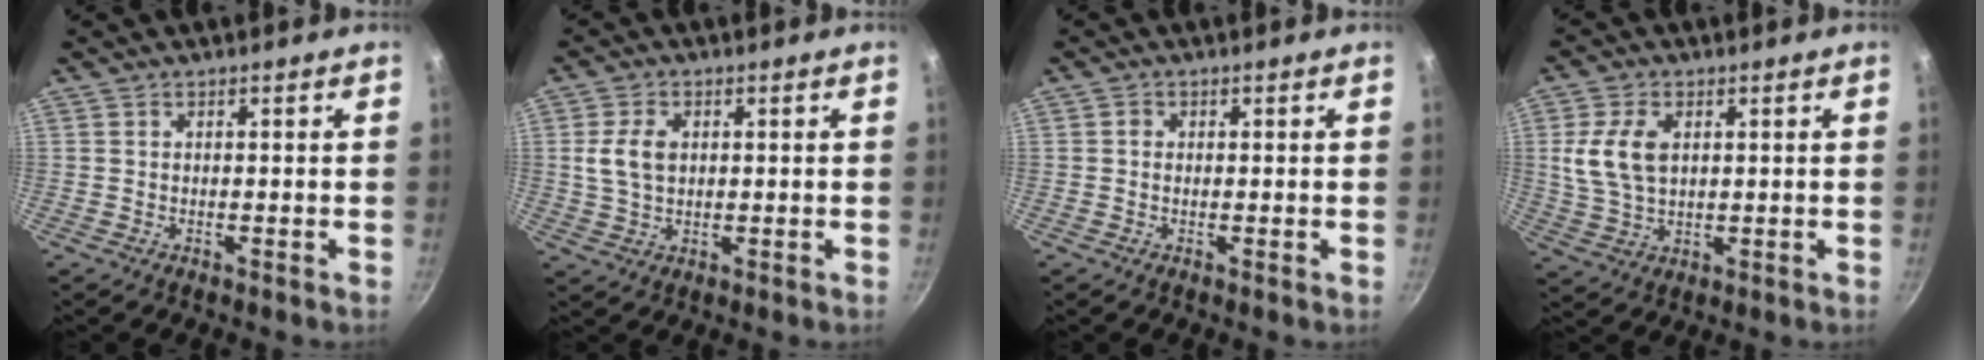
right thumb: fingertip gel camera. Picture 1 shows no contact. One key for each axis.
{"total": 5.8, "fx": 1.0, "fy": 3.9, "fz": 4.2, "tx": -0.081, "ty": 0.002, "tz": 0.021}
{"total": 0.9, "fx": 0.1, "fy": 0.7, "fz": 0.6, "tx": -0.007, "ty": 0.001, "tz": -0.004}
{"total": 8.7, "fx": 1.8, "fy": 5.4, "fz": 6.6, "tx": -0.134, "ty": -0.001, "tz": 0.041}